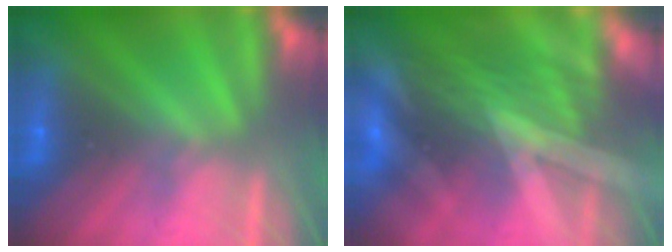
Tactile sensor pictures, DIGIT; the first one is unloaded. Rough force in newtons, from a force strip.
{"total": 3.3}